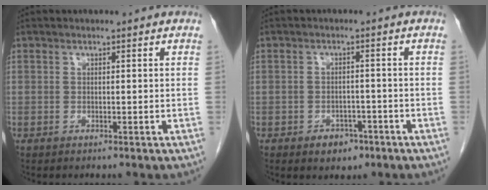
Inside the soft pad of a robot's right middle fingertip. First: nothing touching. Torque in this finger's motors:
{"motor_torque": [0.67, -0.48, 0.00, 0.03]}